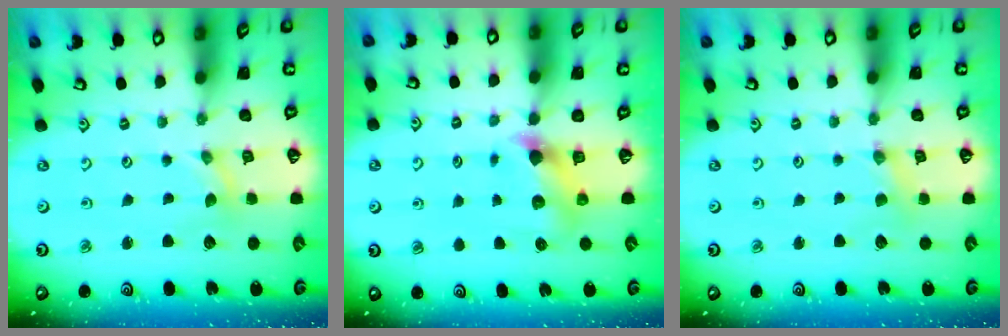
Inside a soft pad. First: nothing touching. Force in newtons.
{"total": 7.2, "press": 7.2, "slide": 0.6}
{"total": 2.7, "press": 2.6, "slide": 0.5}